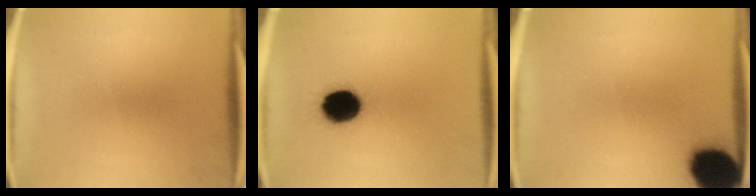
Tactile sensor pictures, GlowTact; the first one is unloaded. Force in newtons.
{"total": 12.6}
{"total": 15.9}